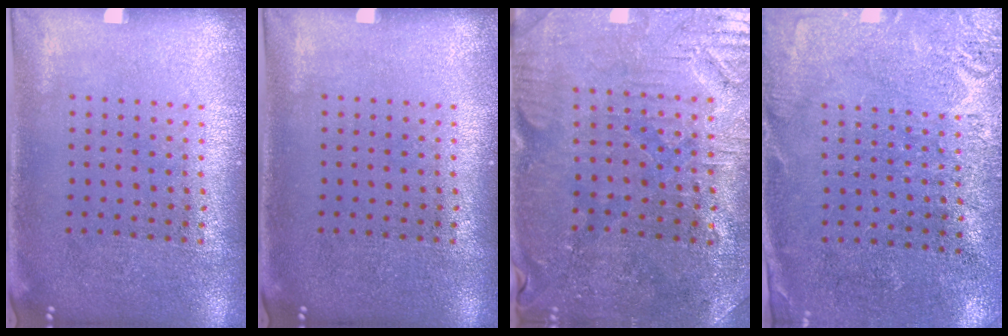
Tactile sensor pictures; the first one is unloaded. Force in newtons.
{"total": 0.0}
{"total": 1.4, "press": 1.4, "slide": 0.4}
{"total": 2.7, "press": 2.6, "slide": 0.9}